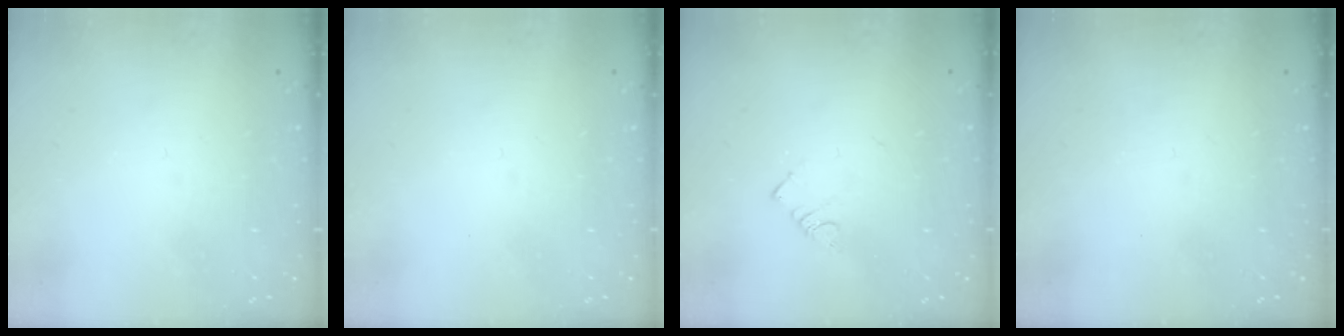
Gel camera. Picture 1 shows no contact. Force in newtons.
{"total": 0.0}
{"total": 2.7, "press": 2.7, "slide": 0.4}
{"total": 0.0}